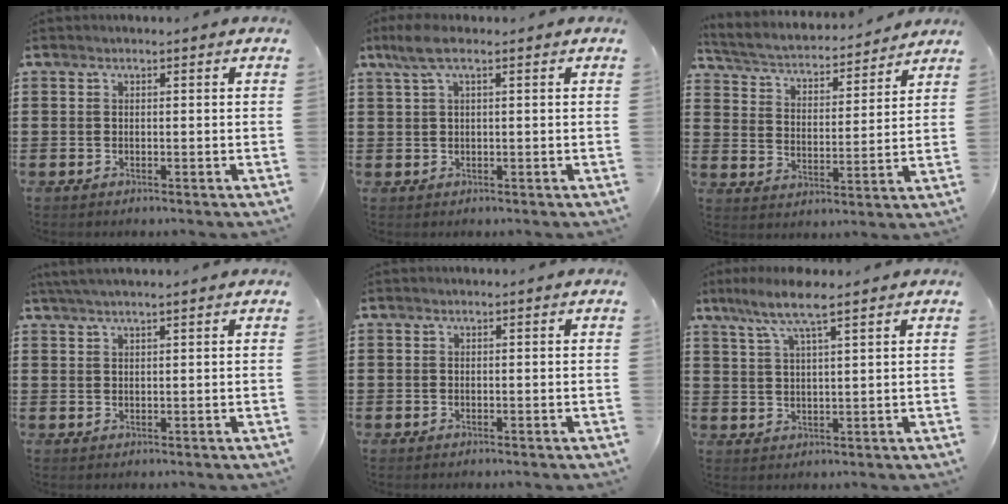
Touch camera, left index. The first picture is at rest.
{"total": 3.2, "force": [1.2, 0.7, 2.9], "torque": [-0.072, -0.002, 0.017]}
{"total": 3.2, "force": [3.2, 0.4, 0.6], "torque": [-0.032, -0.030, 0.044]}
{"total": 2.0, "force": [1.7, -0.2, 1.1], "torque": [-0.022, 0.002, 0.032]}
{"total": 0.0}
{"total": 6.4, "force": [4.5, 0.5, 4.6], "torque": [-0.102, -0.006, 0.078]}